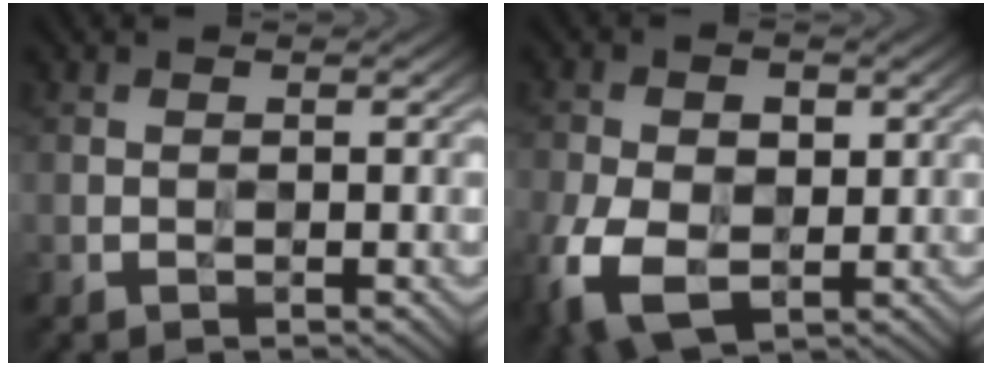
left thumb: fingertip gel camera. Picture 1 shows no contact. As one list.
[{"total": 10.3, "force": [-2.3, 6.8, 7.4], "torque": [-0.177, -0.030, -0.038]}]